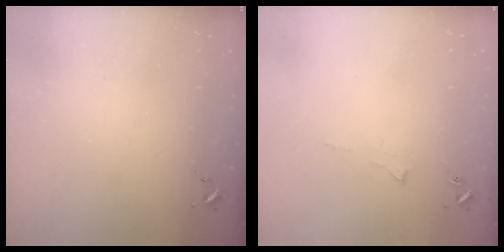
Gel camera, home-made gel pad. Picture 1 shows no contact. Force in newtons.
{"total": 3.5, "press": 3.5, "slide": 0.5}